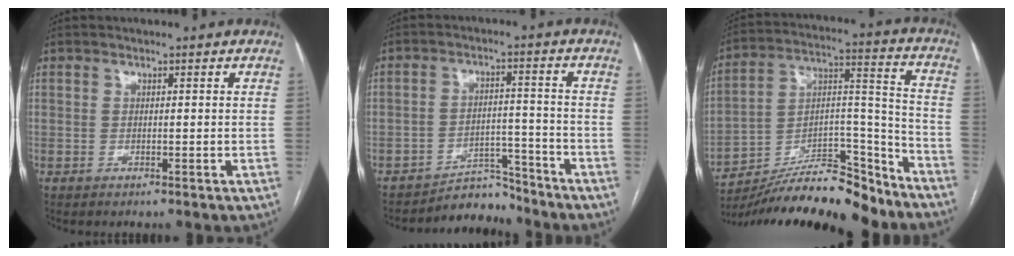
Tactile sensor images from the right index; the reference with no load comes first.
{"total": 5.7, "force": [-5.6, 1.2, -0.7], "torque": [0.017, 0.029, -0.084]}
{"total": 21.4, "force": [-19.1, 3.9, 8.8], "torque": [-0.150, 0.029, -0.311]}